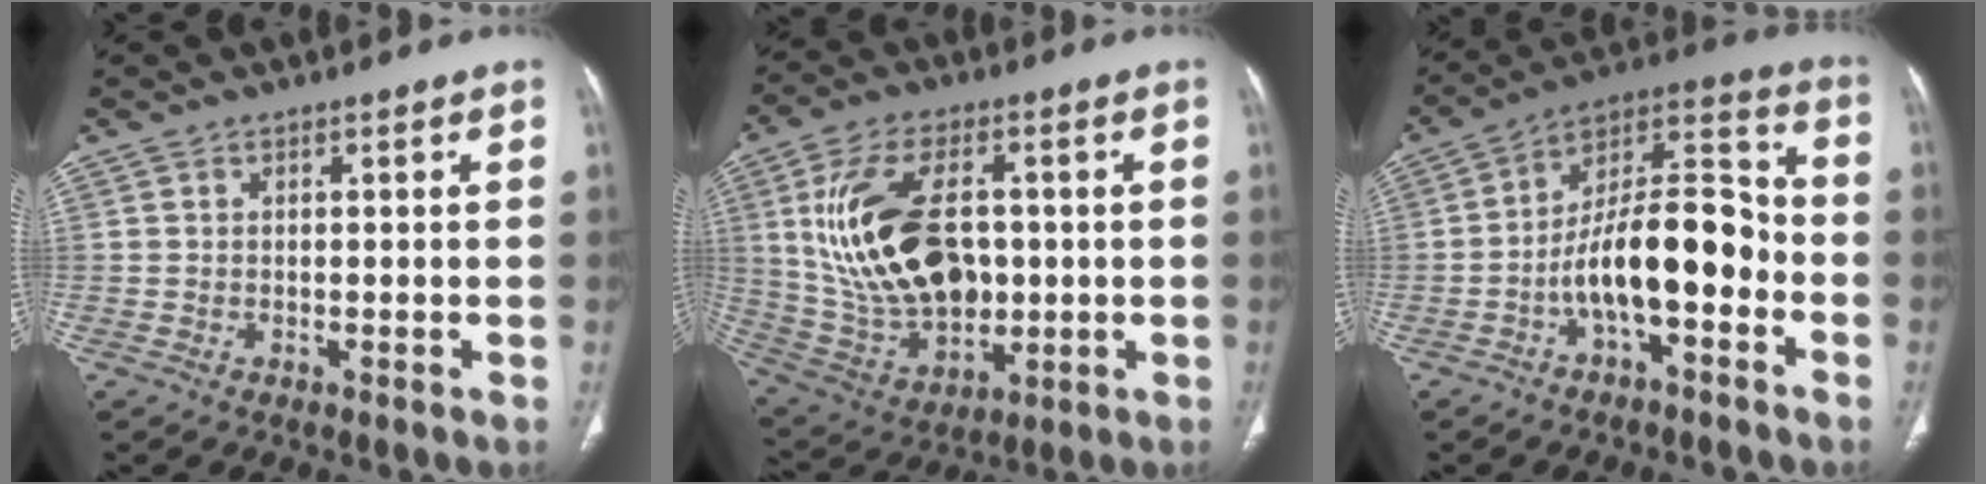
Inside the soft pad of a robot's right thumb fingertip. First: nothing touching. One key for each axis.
{"total": 21.0, "fx": 2.2, "fy": 12.7, "fz": 16.5, "tx": -0.298, "ty": -0.008, "tz": 0.056}
{"total": 16.2, "fx": -4.7, "fy": 7.0, "fz": 13.8, "tx": -0.219, "ty": 0.067, "tz": -0.082}